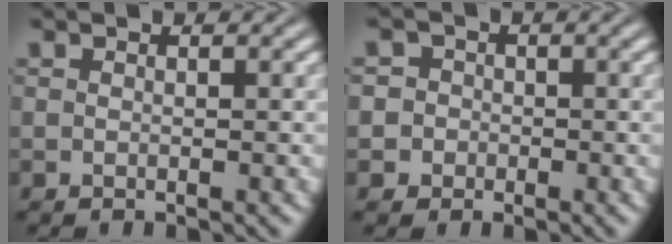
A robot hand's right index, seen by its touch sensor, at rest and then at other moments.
{"total": 4.3, "force": [-0.9, 4.2, 0.7], "torque": [-0.017, -0.008, -0.023]}